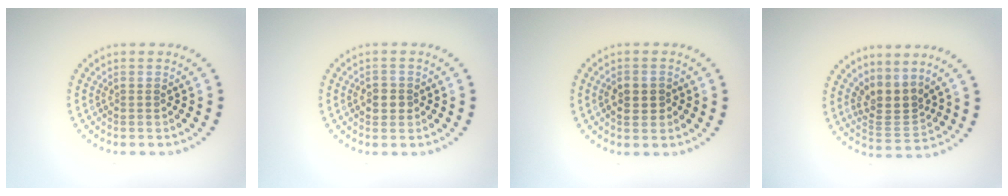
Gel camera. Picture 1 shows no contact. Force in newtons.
{"total": 1.6, "press": 1.6, "slide": 0.2}
{"total": 2.1, "press": 2.1, "slide": 0.1}
{"total": 3.0, "press": 2.1, "slide": 2.1}